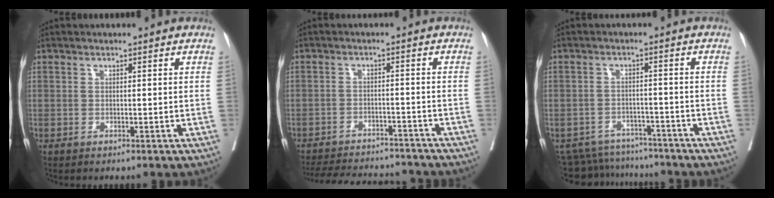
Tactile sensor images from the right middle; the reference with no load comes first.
{"total": 15.0, "force": [-13.9, 3.7, 4.4], "torque": [-0.092, 0.001, -0.189]}
{"total": 8.5, "force": [-8.2, 2.3, -0.2], "torque": [0.003, 0.013, -0.113]}